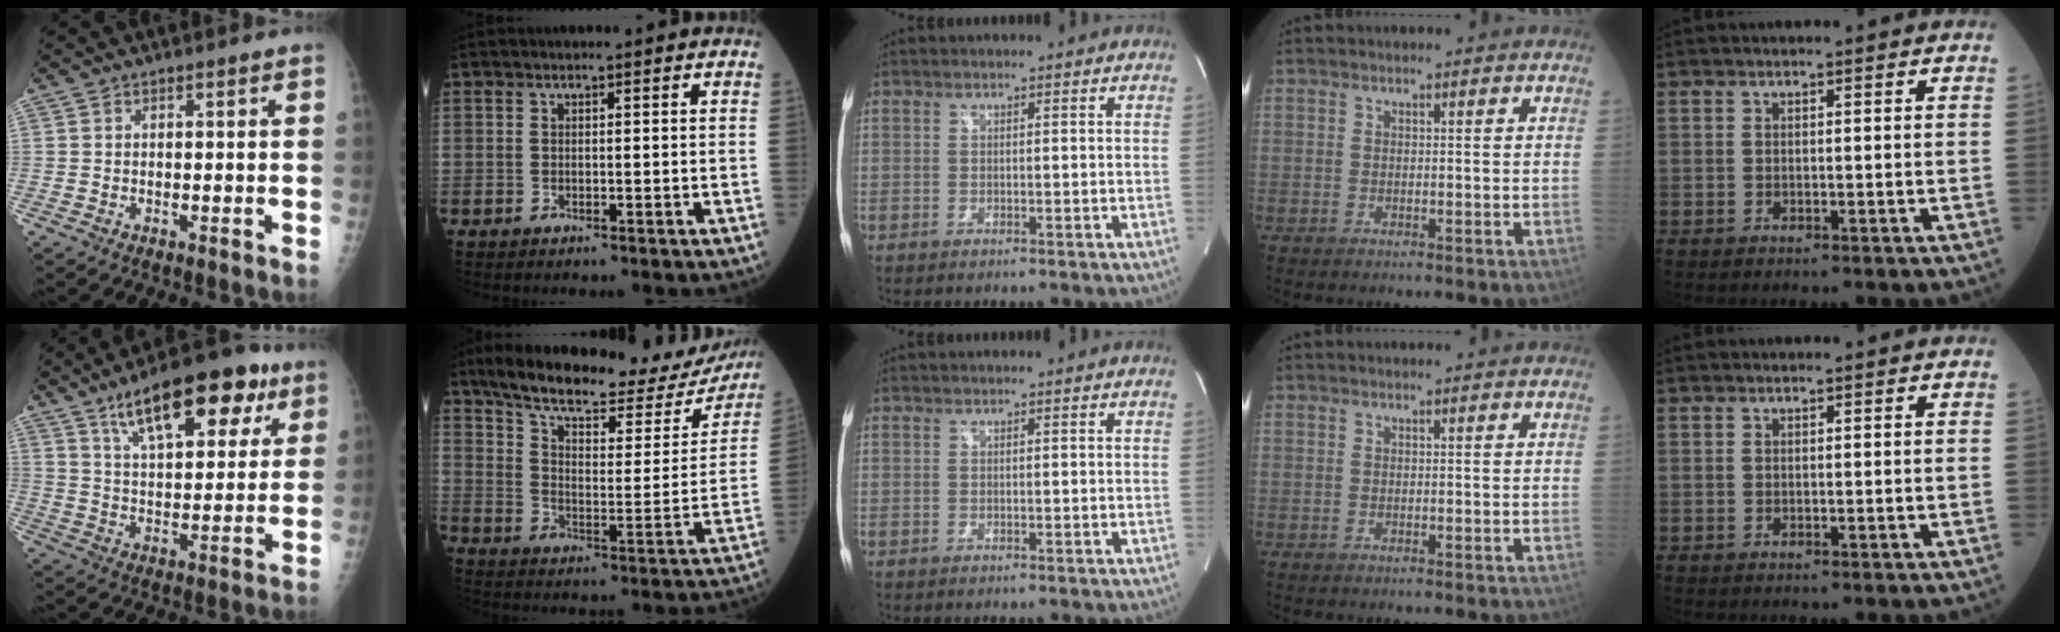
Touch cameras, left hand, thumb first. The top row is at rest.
{"thumb": {"total": 19.4, "force": [10.7, 8.0, 14.0], "torque": [-0.174, -0.022, 0.172]}, "index": {"total": 24.7, "force": [21.6, 5.5, 10.6], "torque": [-0.159, -0.021, 0.288]}}